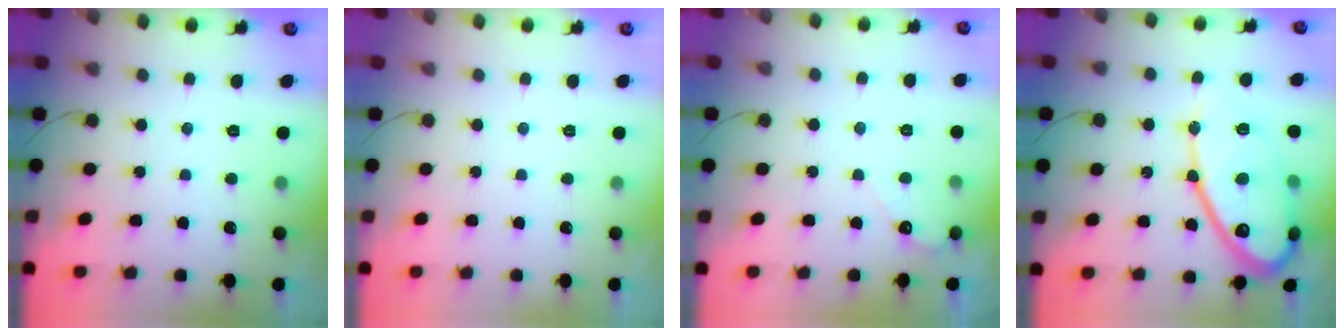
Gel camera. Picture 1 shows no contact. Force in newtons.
{"total": 0.0}
{"total": 2.2, "press": 2.2, "slide": 0.1}
{"total": 19.6, "press": 19.6, "slide": 1.6}